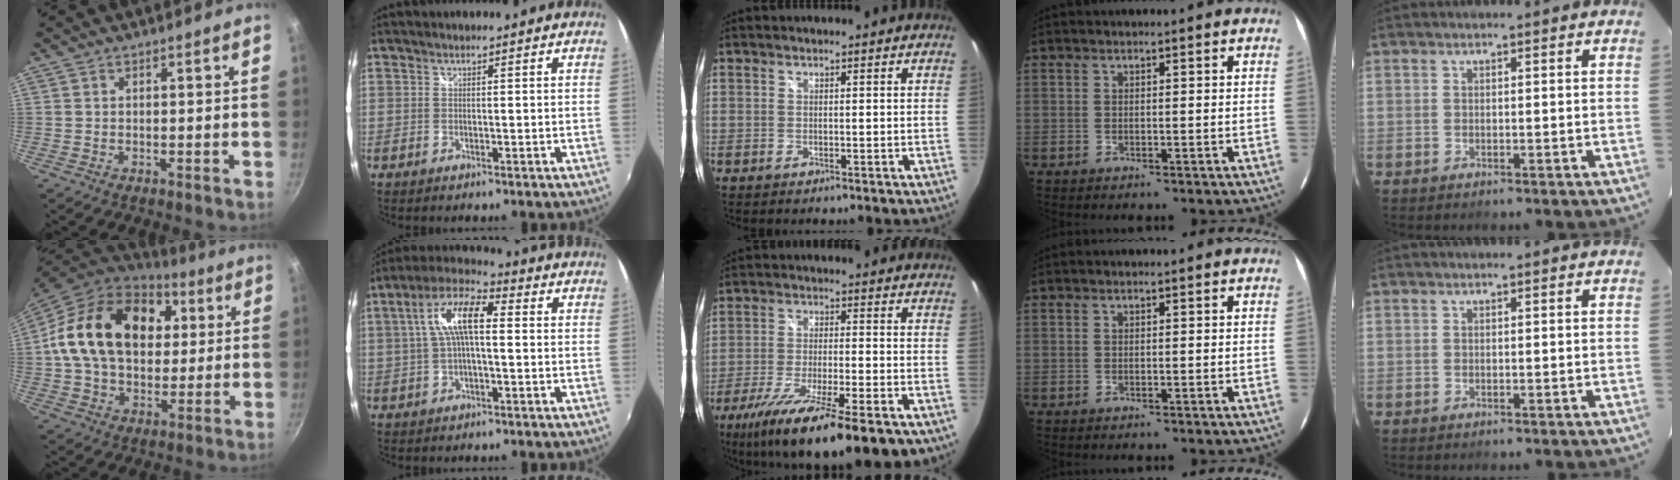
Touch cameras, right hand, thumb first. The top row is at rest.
{"thumb": {"total": 24.0, "force": [5.3, 16.8, 16.3], "torque": [-0.260, 0.017, 0.082]}, "index": {"total": 10.1, "force": [0.9, 3.7, 9.3], "torque": [-0.183, 0.024, 0.013]}, "middle": {"total": 19.8, "force": [-12.8, 4.0, 14.6], "torque": [-0.265, -0.058, -0.210]}}